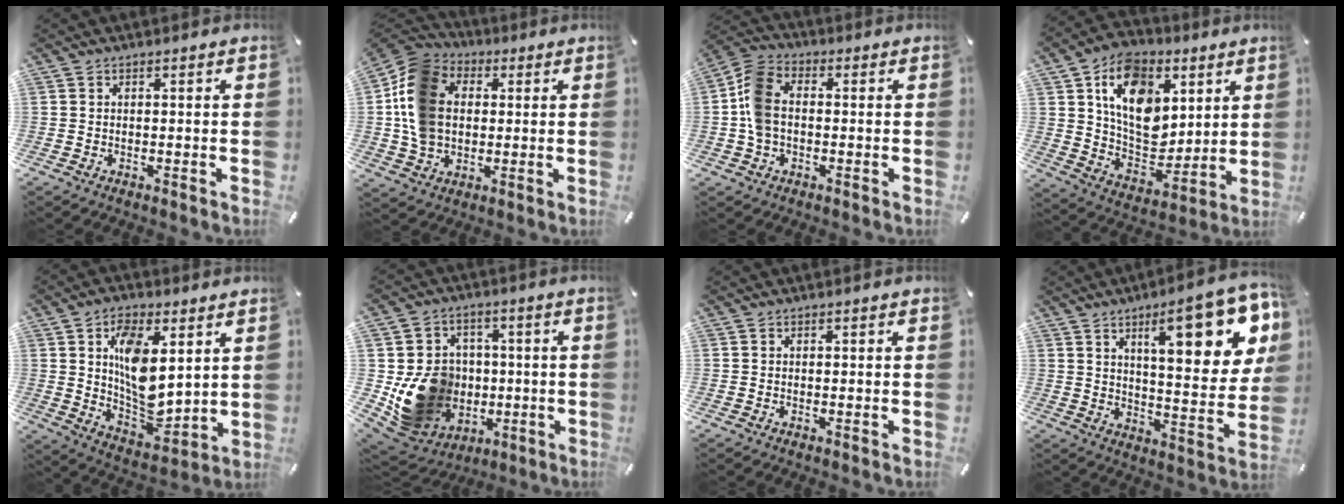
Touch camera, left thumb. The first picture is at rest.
{"total": 14.0, "force": [0.8, 11.8, 7.6], "torque": [-0.170, 0.017, 0.017]}
{"total": 8.8, "force": [-0.6, 6.4, 6.0], "torque": [-0.132, 0.018, -0.008]}
{"total": 16.0, "force": [6.0, 11.9, 8.9], "torque": [-0.140, -0.021, 0.118]}
{"total": 13.1, "force": [4.1, 7.7, 9.7], "torque": [-0.162, -0.020, 0.073]}
{"total": 15.6, "force": [-1.8, 14.1, 6.4], "torque": [-0.107, 0.012, -0.010]}
{"total": 0.0}
{"total": 21.0, "force": [10.1, 7.2, 16.9], "torque": [-0.236, -0.054, 0.151]}